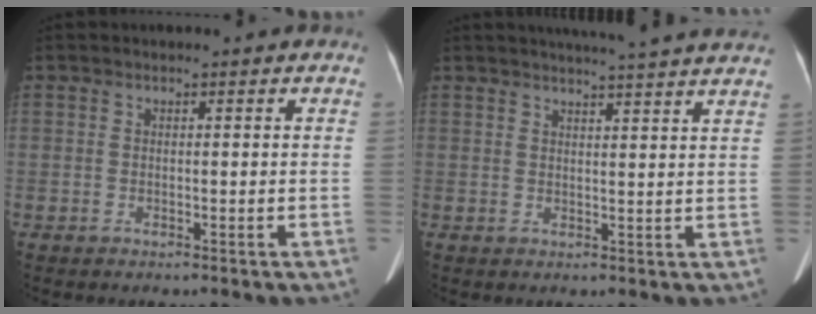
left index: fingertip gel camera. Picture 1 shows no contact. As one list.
[{"total": 13.7, "force": [12.4, -0.5, 5.7], "torque": [-0.087, -0.003, 0.139]}]